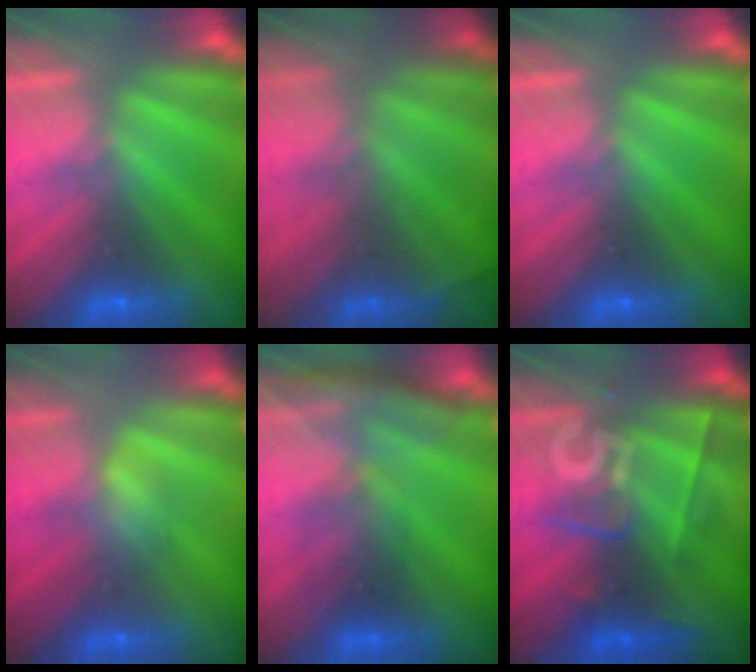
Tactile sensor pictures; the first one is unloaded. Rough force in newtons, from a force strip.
{"total": 7.2}
{"total": 0.0}
{"total": 3.0}
{"total": 2.8}
{"total": 2.5}